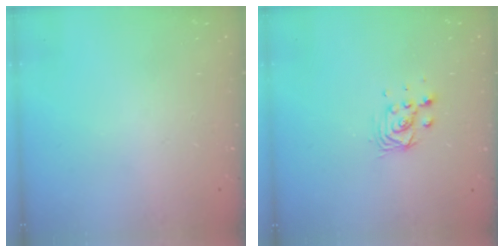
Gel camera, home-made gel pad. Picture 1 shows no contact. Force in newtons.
{"total": 4.9, "press": 4.9, "slide": 0.4}